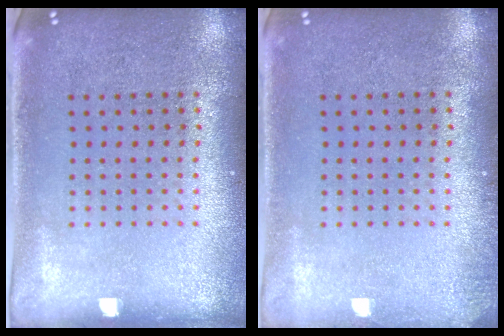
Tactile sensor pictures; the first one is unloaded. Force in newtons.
{"total": 0.8, "press": 0.8, "slide": 0.1}